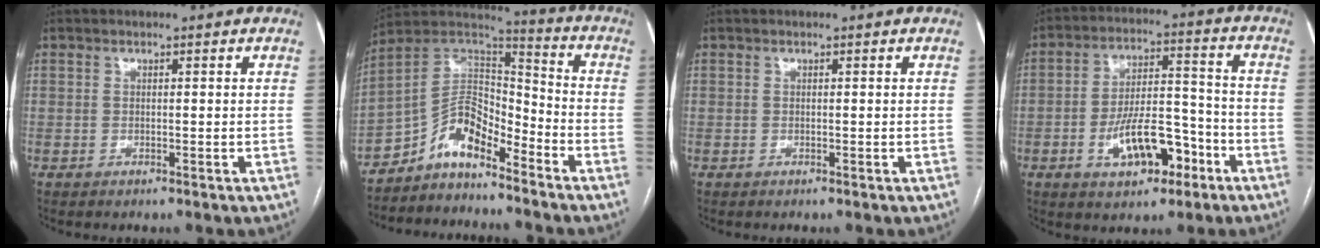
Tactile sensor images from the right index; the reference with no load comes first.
{"total": 9.8, "force": [-7.4, 3.3, 5.5], "torque": [-0.099, 0.041, -0.138]}
{"total": 0.0}
{"total": 10.7, "force": [-4.8, 4.7, 8.4], "torque": [-0.149, 0.021, -0.071]}